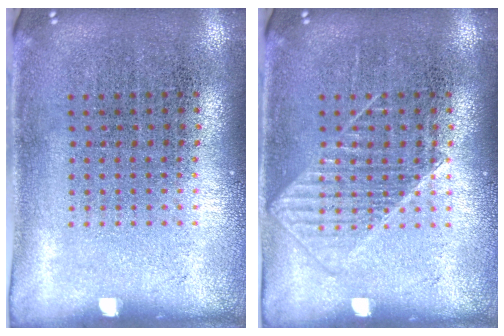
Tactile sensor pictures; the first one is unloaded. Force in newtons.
{"total": 1.5, "press": 1.5, "slide": 0.3}